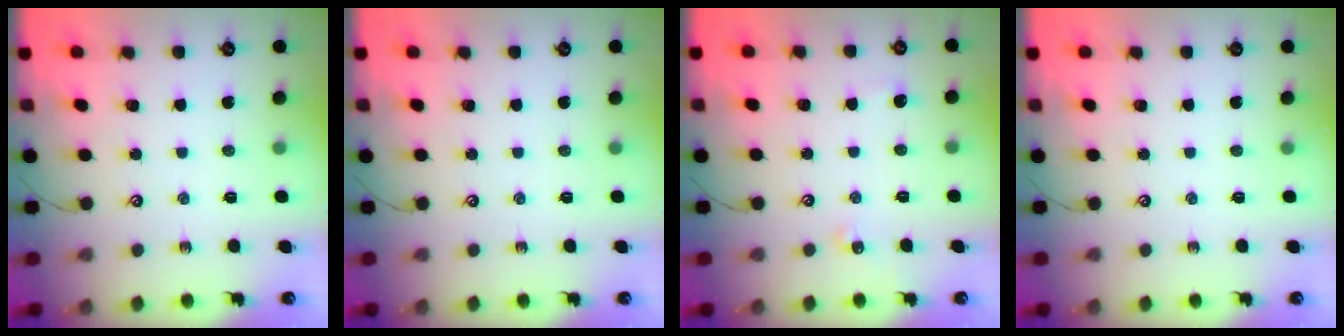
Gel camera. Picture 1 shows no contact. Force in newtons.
{"total": 0.0}
{"total": 4.8, "press": 4.7, "slide": 0.7}
{"total": 0.0}